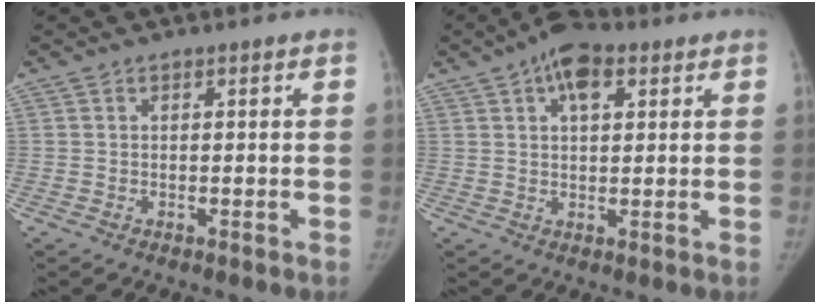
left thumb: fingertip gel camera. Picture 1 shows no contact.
{"total": 7.9, "force": [3.6, 4.2, 5.6], "torque": [-0.073, 0.006, 0.051]}